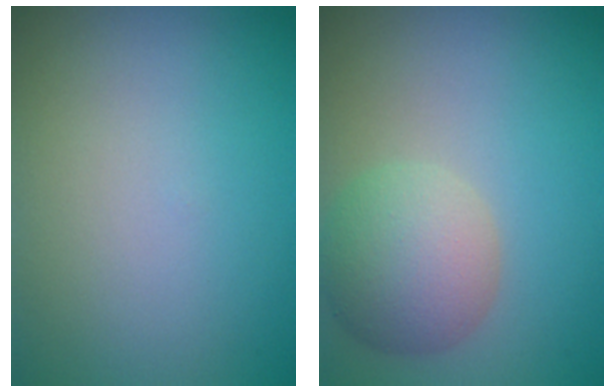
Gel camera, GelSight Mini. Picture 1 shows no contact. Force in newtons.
{"total": 5.4, "press": 5.4, "slide": 0.4}